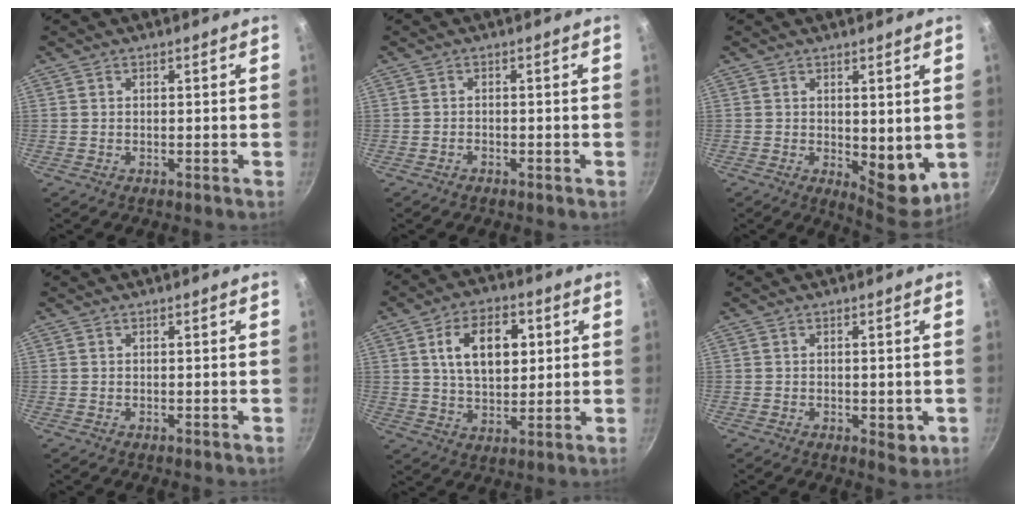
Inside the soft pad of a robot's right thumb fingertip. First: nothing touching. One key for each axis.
{"total": 0.7, "fx": -0.5, "fy": 0.3, "fz": 0.2, "tx": -0.009, "ty": 0.010, "tz": -0.011}
{"total": 8.2, "fx": 0.4, "fy": 4.2, "fz": 7.0, "tx": -0.068, "ty": -0.016, "tz": 0.019}
{"total": 0.0}
{"total": 12.8, "fx": 3.2, "fy": 7.9, "fz": 9.5, "tx": -0.130, "ty": -0.004, "tz": 0.053}
{"total": 3.5, "fx": -0.7, "fy": 1.9, "fz": 2.8, "tx": -0.031, "ty": -0.005, "tz": -0.005}